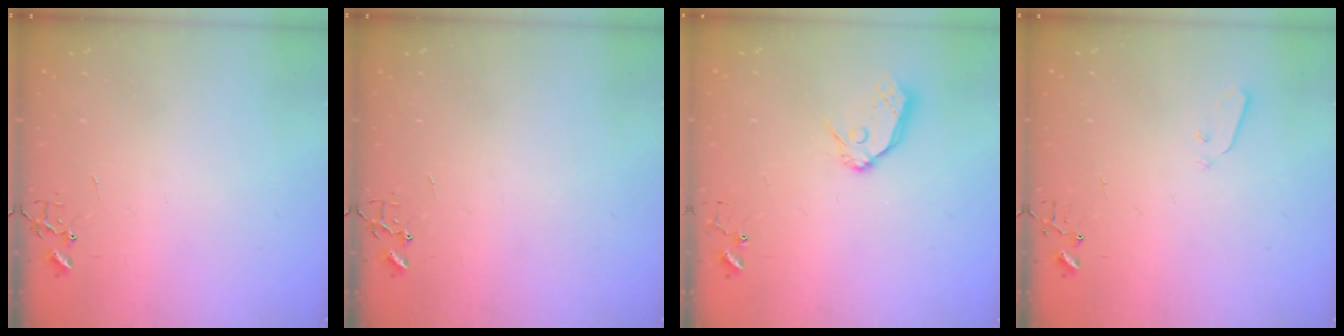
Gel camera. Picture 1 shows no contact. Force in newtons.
{"total": 0.0}
{"total": 11.0, "press": 10.9, "slide": 1.1}
{"total": 3.2, "press": 3.2, "slide": 0.1}